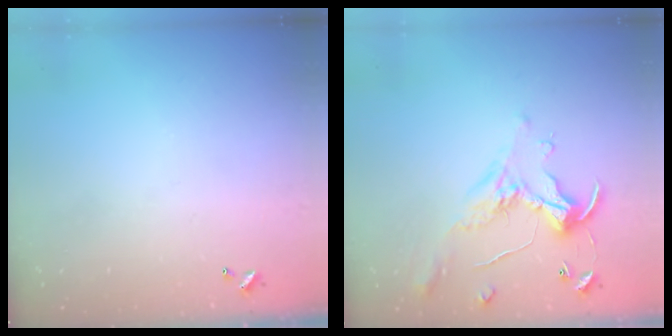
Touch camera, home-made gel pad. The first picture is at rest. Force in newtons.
{"total": 1.1, "press": 0.8, "slide": 0.9}